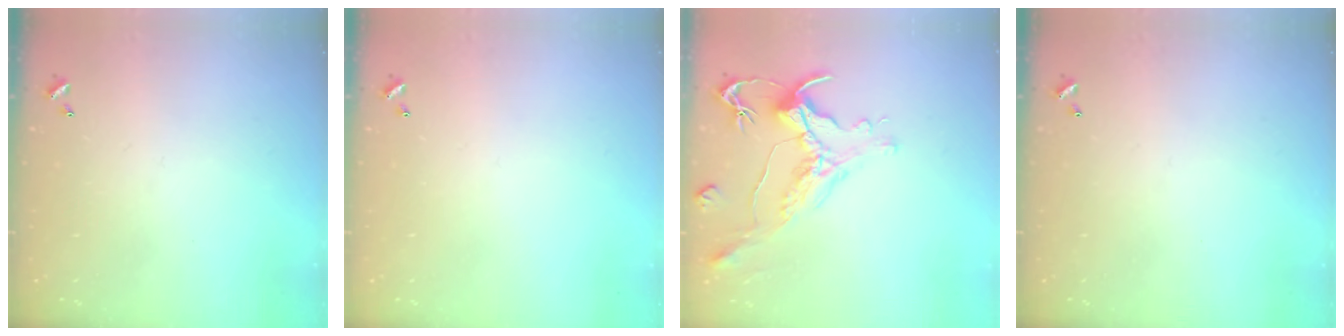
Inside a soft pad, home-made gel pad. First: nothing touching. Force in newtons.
{"total": 0.0}
{"total": 1.8, "press": 1.4, "slide": 1.2}
{"total": 0.0}